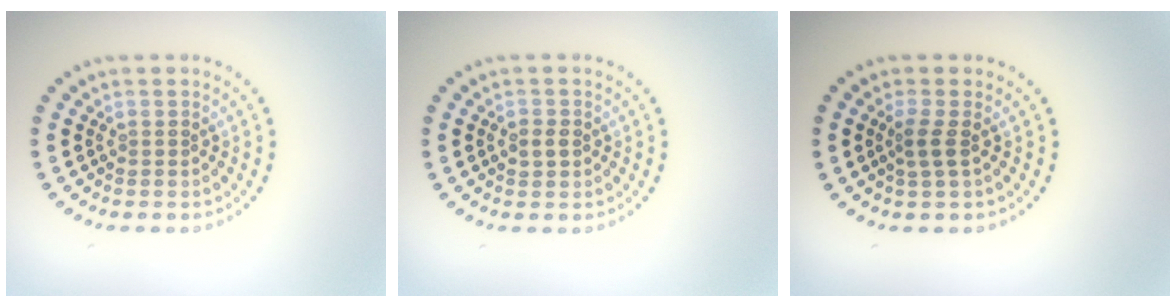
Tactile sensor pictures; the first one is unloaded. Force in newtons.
{"total": 1.4, "press": 1.4, "slide": 0.1}
{"total": 1.6, "press": 1.2, "slide": 1.0}